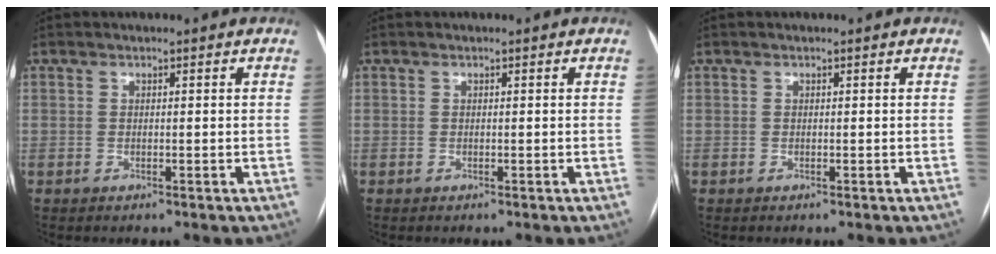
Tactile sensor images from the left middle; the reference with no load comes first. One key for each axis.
{"total": 0.0}
{"total": 0.0}